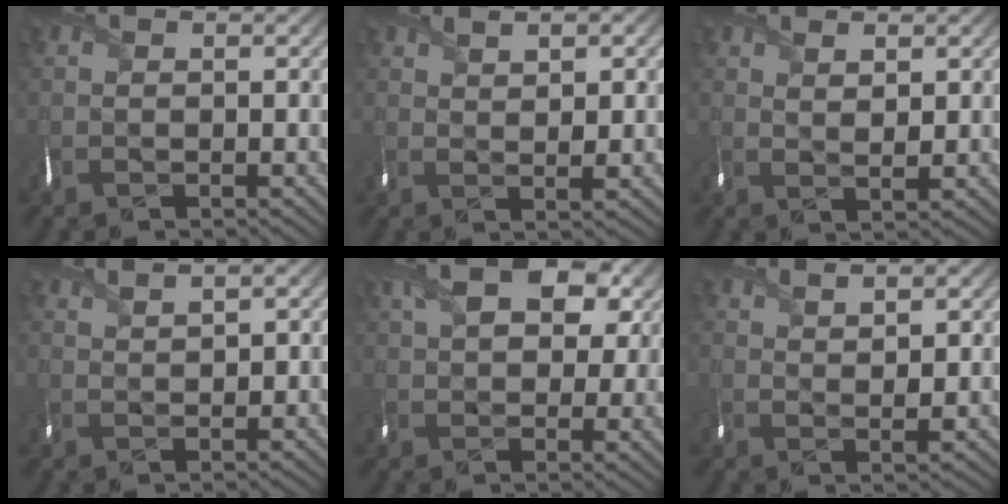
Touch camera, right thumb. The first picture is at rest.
{"total": 3.4, "force": [1.5, 1.1, 2.8], "torque": [-0.054, 0.000, 0.031]}
{"total": 2.5, "force": [1.4, 0.8, 1.9], "torque": [-0.042, -0.003, 0.031]}
{"total": 2.3, "force": [1.4, 0.6, 1.7], "torque": [-0.030, 0.000, 0.033]}
{"total": 10.1, "force": [3.9, 5.7, 7.3], "torque": [-0.142, 0.016, 0.065]}
{"total": 3.3, "force": [1.7, 0.9, 2.7], "torque": [-0.053, -0.002, 0.036]}